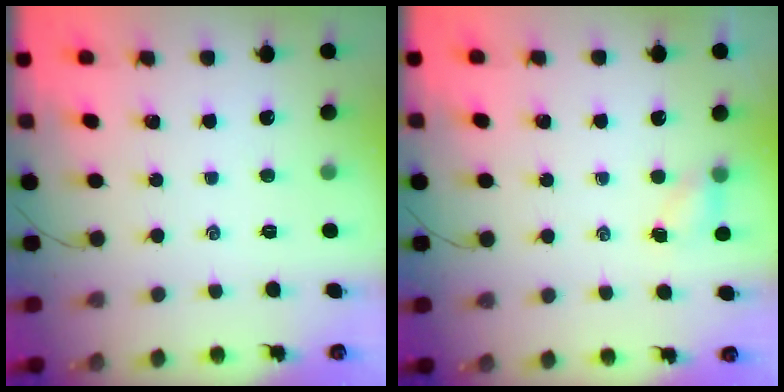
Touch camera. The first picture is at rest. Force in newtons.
{"total": 3.6, "press": 3.5, "slide": 1.1}